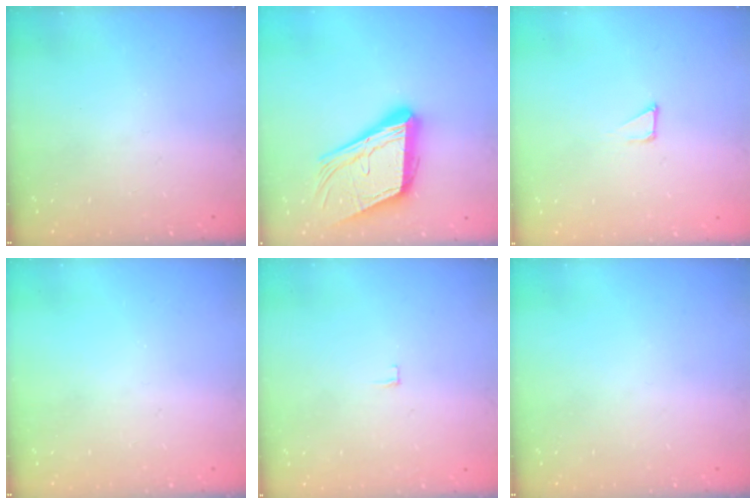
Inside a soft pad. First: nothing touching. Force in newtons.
{"total": 20.7, "press": 20.5, "slide": 3.2}
{"total": 1.2, "press": 1.2, "slide": 0.0}
{"total": 0.0}
{"total": 3.8, "press": 3.8, "slide": 0.3}
{"total": 0.0}